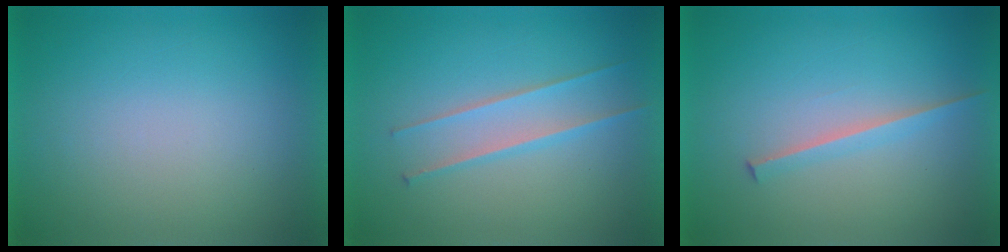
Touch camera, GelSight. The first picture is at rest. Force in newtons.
{"total": 2.3}
{"total": 1.8}